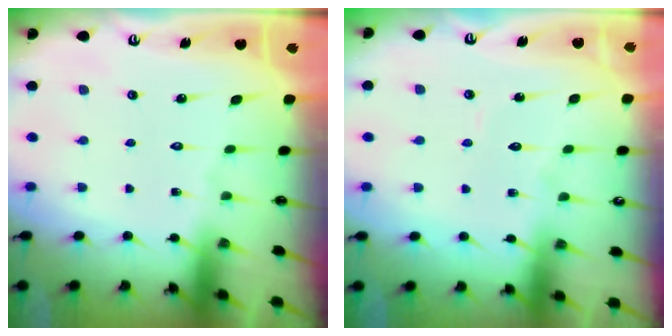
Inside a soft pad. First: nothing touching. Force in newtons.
{"total": 6.7, "press": 6.7, "slide": 0.5}